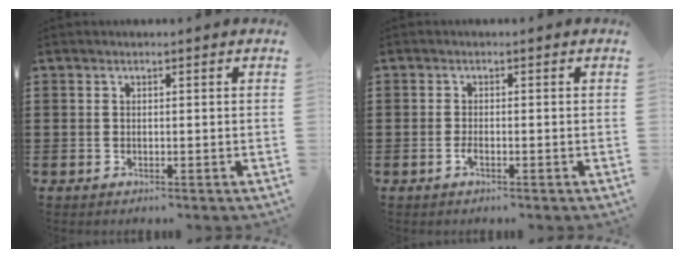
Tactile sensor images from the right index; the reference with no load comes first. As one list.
[{"total": 1.3, "force": [-0.6, 0.3, 1.1], "torque": [-0.029, -0.008, -0.012]}]